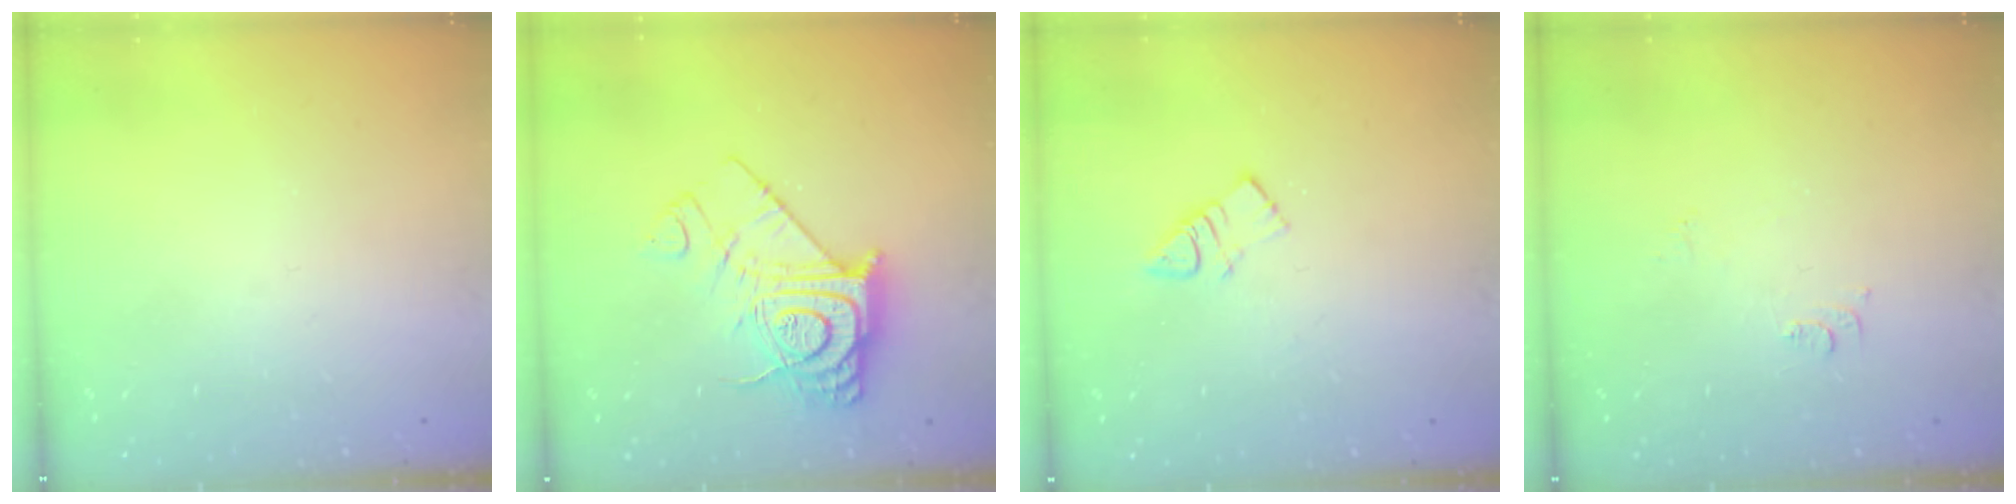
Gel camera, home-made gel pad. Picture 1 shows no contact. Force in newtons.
{"total": 14.9, "press": 14.8, "slide": 1.2}
{"total": 5.6, "press": 5.6, "slide": 0.1}
{"total": 6.0, "press": 5.9, "slide": 0.7}